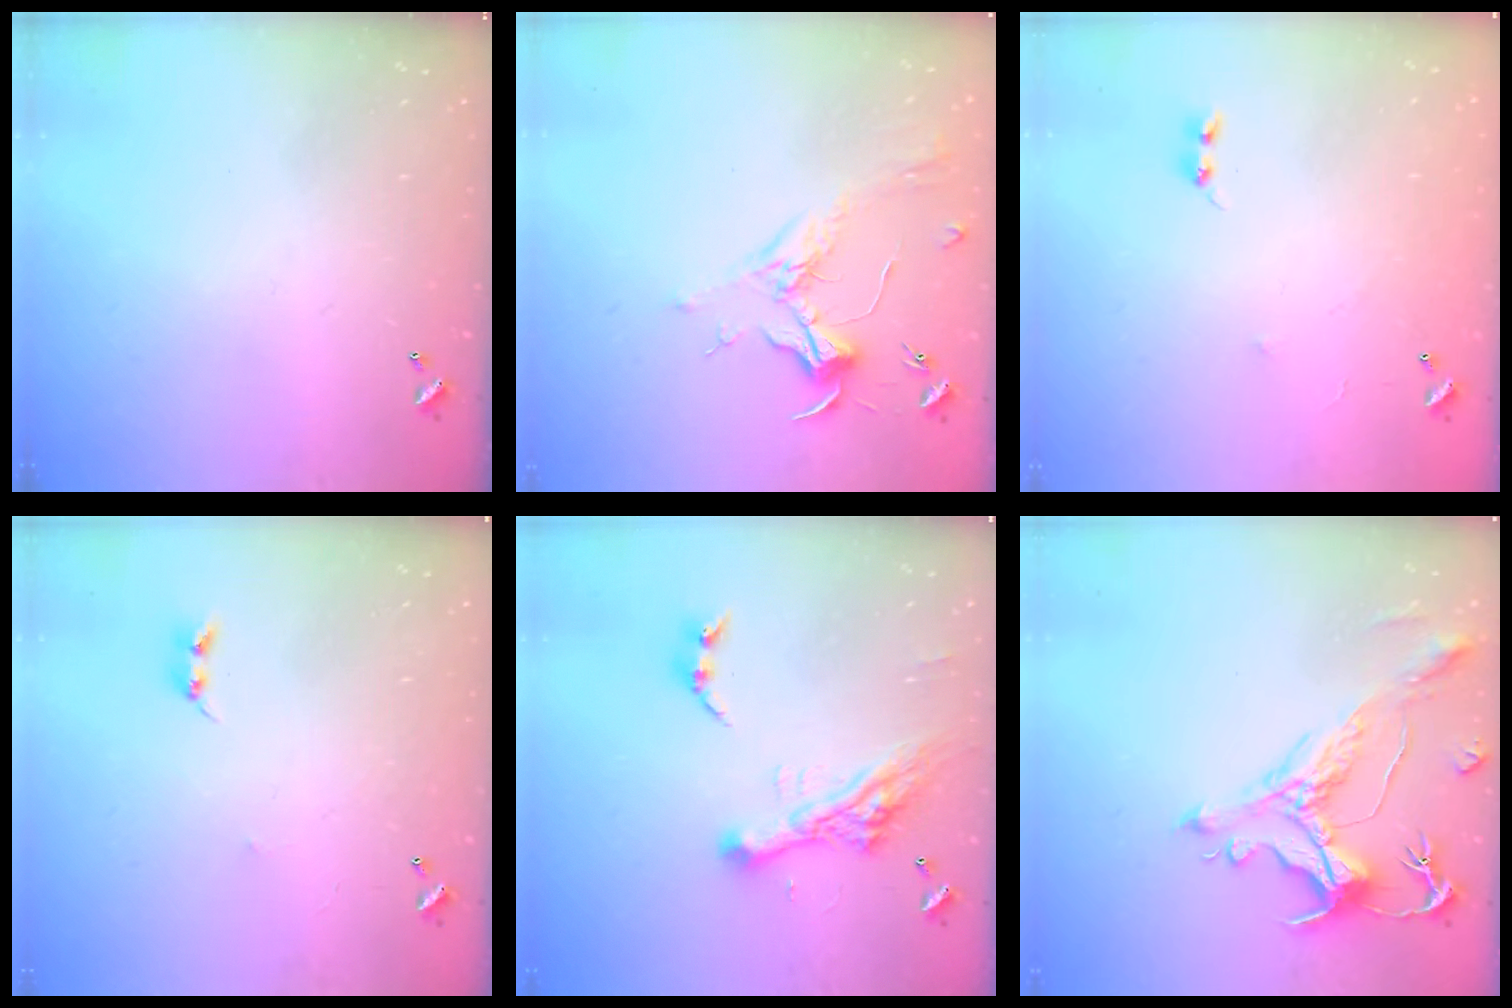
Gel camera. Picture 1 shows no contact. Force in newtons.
{"total": 1.8, "press": 1.7, "slide": 0.7}
{"total": 5.4, "press": 5.4, "slide": 0.7}
{"total": 2.2, "press": 2.2, "slide": 0.4}
{"total": 14.0, "press": 13.9, "slide": 1.7}
{"total": 1.2, "press": 0.2, "slide": 1.2}